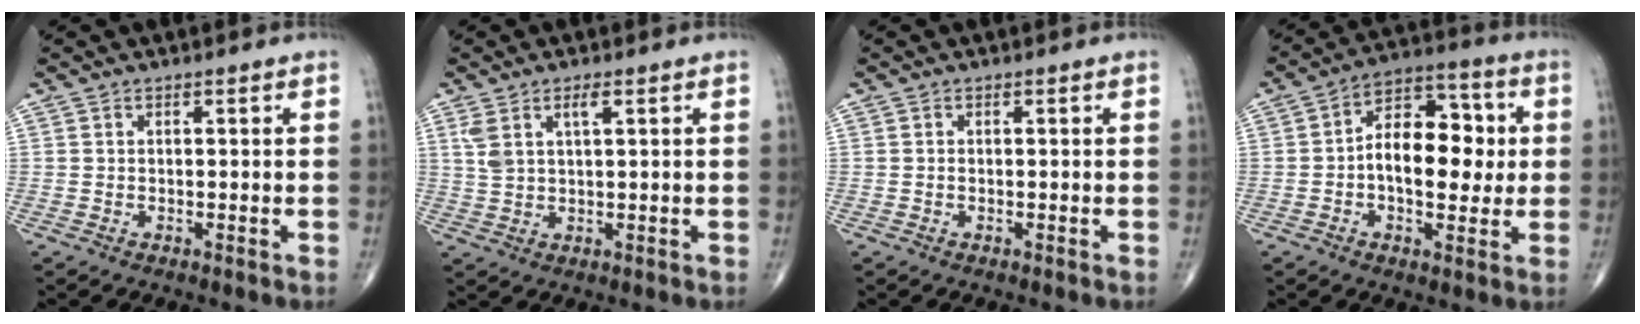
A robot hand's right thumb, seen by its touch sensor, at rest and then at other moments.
{"total": 4.6, "force": [2.1, 1.7, 3.8], "torque": [-0.081, 0.002, 0.049]}
{"total": 0.0}
{"total": 13.9, "force": [0.2, 8.1, 11.3], "torque": [-0.139, 0.027, -0.005]}